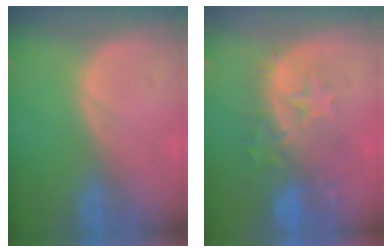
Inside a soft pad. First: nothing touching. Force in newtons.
{"total": 10.1, "press": 8.8, "slide": 4.9}